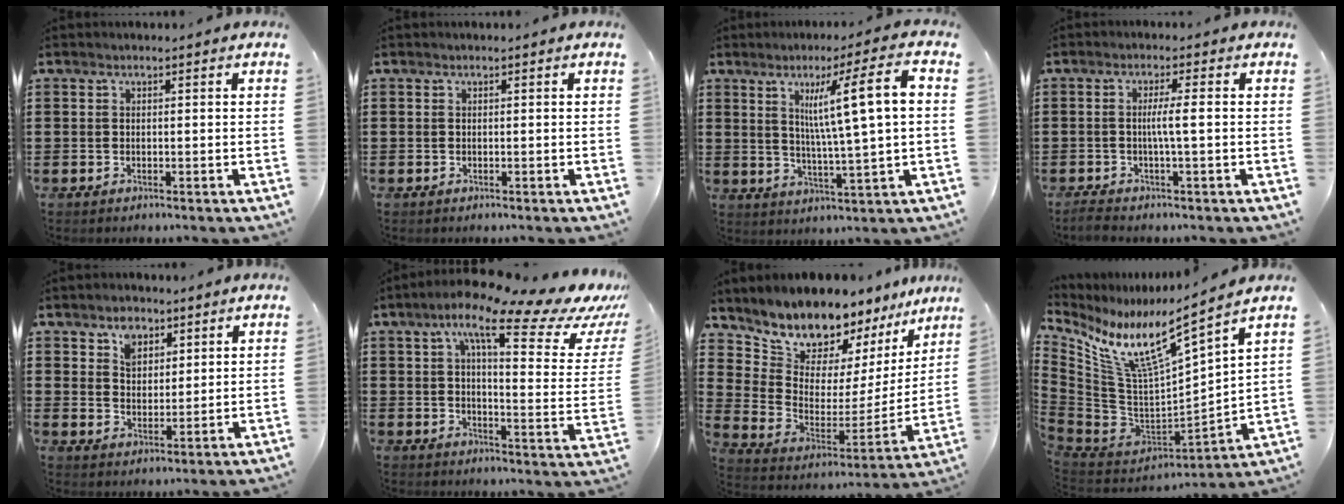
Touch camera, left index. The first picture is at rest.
{"total": 0.0}
{"total": 10.2, "force": [2.7, 0.4, 9.8], "torque": [-0.173, 0.000, 0.036]}
{"total": 3.6, "force": [-0.6, -0.2, 3.6], "torque": [-0.065, -0.003, -0.015]}
{"total": 4.9, "force": [3.3, 3.2, 1.6], "torque": [-0.020, -0.001, 0.058]}
{"total": 14.1, "force": [9.1, 2.6, 10.4], "torque": [-0.183, -0.039, 0.139]}
{"total": 9.3, "force": [8.8, 2.8, 0.7], "torque": [-0.074, -0.082, 0.159]}
{"total": 10.8, "force": [7.1, 1.4, 8.1], "torque": [-0.181, -0.062, 0.112]}